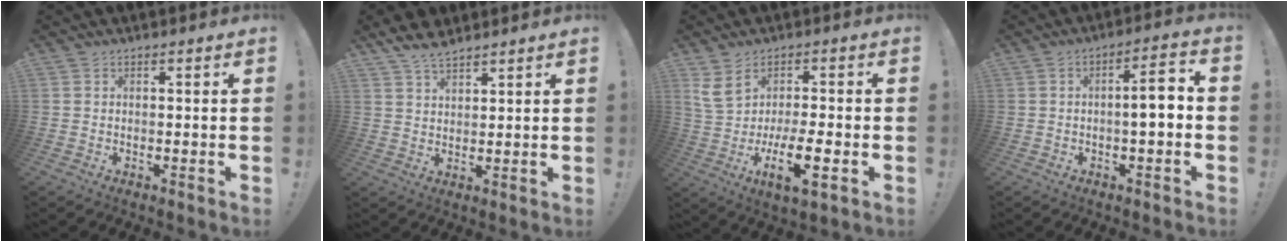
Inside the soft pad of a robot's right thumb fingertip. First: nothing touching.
{"total": 5.9, "force": [5.0, 2.0, 2.5], "torque": [-0.043, -0.027, 0.094]}
{"total": 11.6, "force": [-1.8, 3.5, 10.9], "torque": [-0.200, -0.009, -0.034]}
{"total": 6.7, "force": [-1.4, 1.4, 6.4], "torque": [-0.095, 0.007, -0.029]}